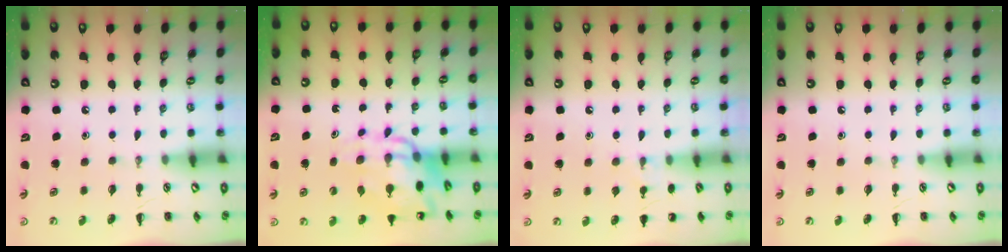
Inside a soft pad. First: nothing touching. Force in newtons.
{"total": 11.6, "press": 11.1, "slide": 3.2}
{"total": 5.2, "press": 4.9, "slide": 1.6}
{"total": 0.0}